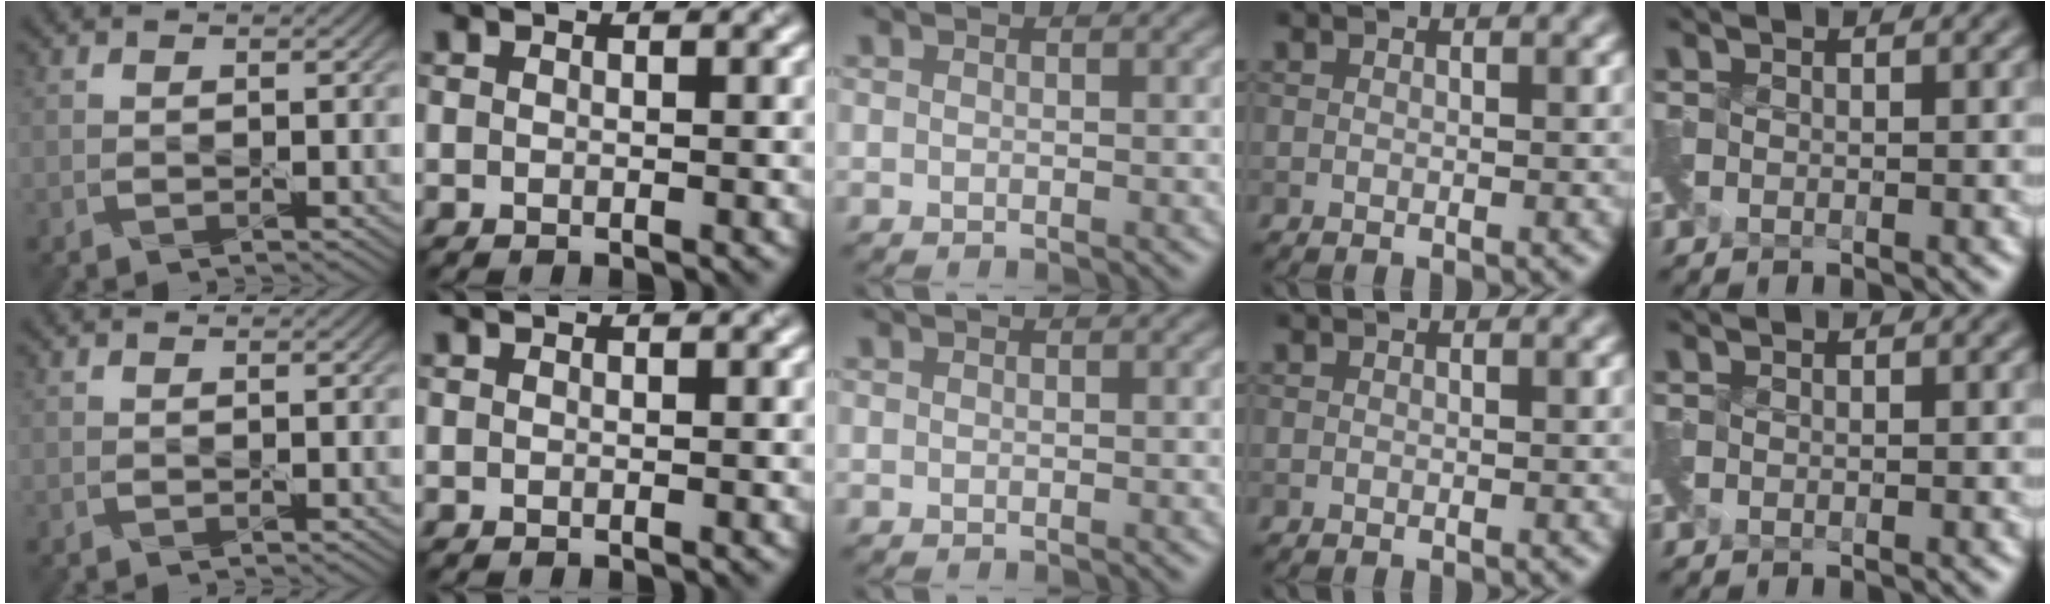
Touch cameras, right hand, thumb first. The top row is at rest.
{}